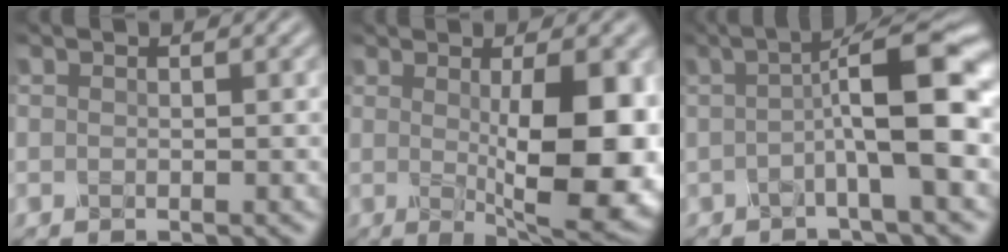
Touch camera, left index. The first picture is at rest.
{"total": 10.1, "force": [-0.2, 2.6, 9.7], "torque": [-0.127, -0.010, 0.004]}
{"total": 7.8, "force": [-0.3, 1.4, 7.6], "torque": [-0.109, 0.018, -0.015]}